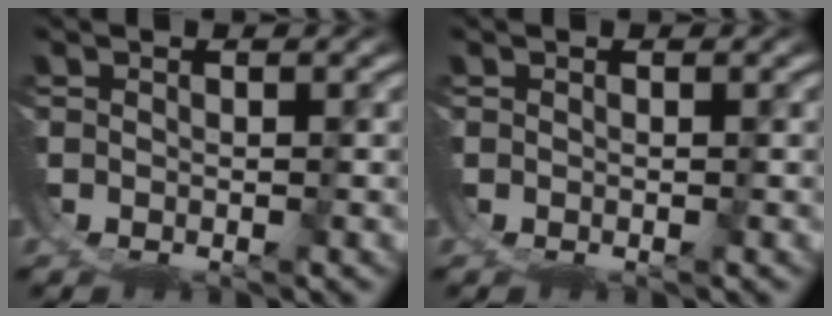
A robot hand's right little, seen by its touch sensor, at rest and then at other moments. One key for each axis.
{"total": 0.0}